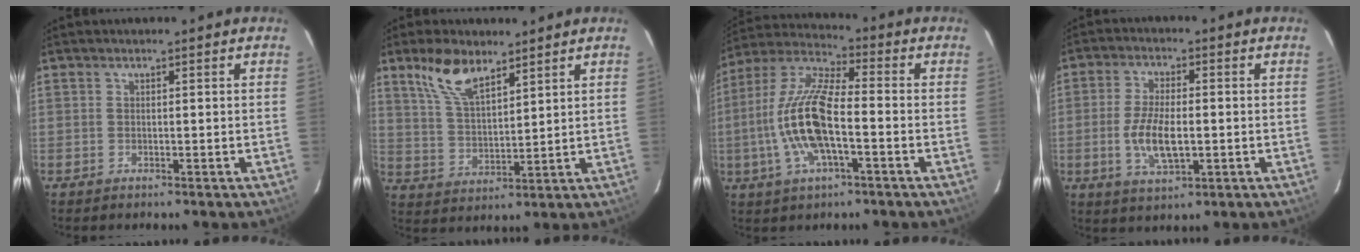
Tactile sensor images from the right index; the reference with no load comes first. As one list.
[{"total": 9.5, "force": [6.5, 3.9, 5.7], "torque": [-0.111, 0.011, 0.134]}, {"total": 14.9, "force": [-3.4, 4.8, 13.7], "torque": [-0.278, 0.000, -0.072]}, {"total": 8.4, "force": [-1.4, 3.4, 7.6], "torque": [-0.154, -0.006, -0.024]}]